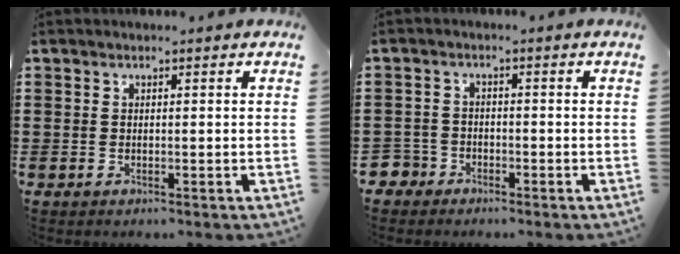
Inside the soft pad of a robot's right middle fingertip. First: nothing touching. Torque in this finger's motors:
{"motor_torque": [-0.33, 0.23, -0.01, -0.01]}